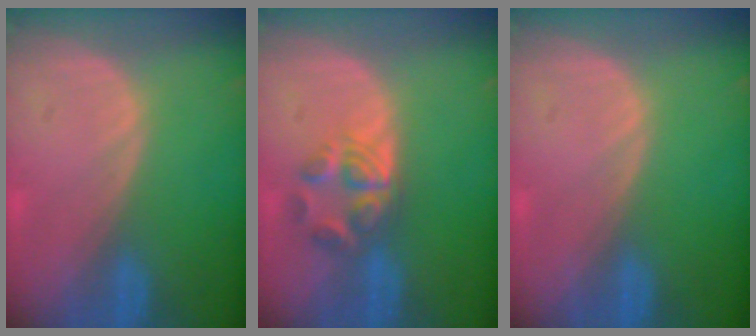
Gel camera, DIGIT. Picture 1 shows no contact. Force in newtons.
{"total": 5.7, "press": 4.8, "slide": 3.2}
{"total": 0.0}